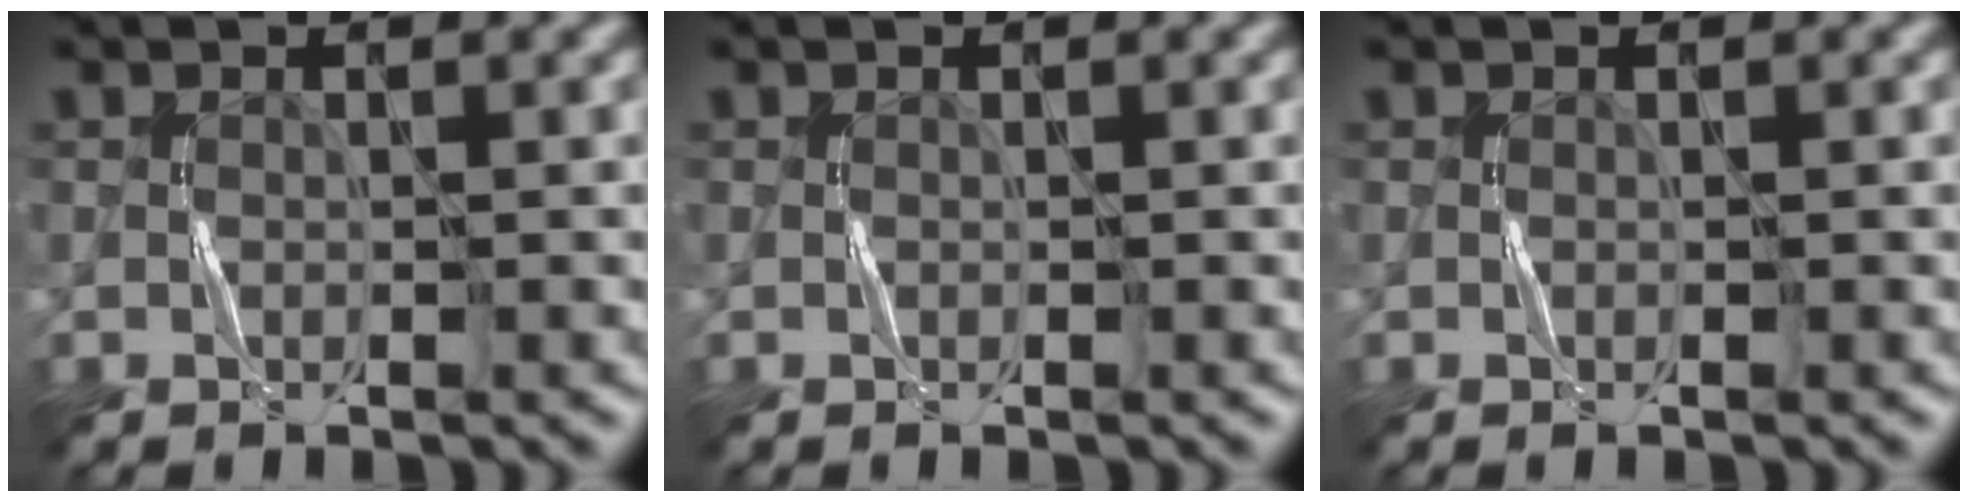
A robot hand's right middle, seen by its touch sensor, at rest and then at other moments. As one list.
[{"total": 0.0}, {"total": 0.0}]